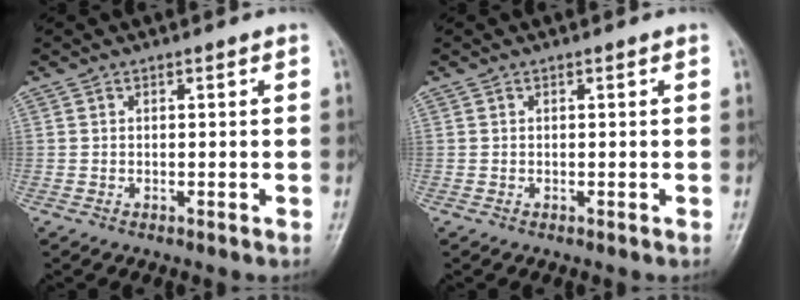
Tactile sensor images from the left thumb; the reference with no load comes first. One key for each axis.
{"total": 0.0}